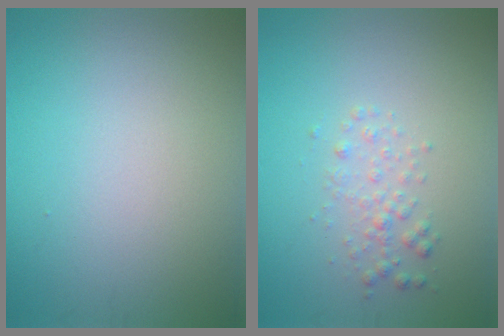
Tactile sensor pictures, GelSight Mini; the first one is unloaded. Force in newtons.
{"total": 1.5, "press": 1.5, "slide": 0.0}